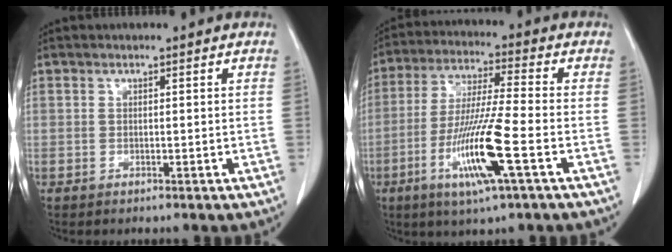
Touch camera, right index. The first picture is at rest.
{"total": 13.0, "force": [-4.6, -0.1, 12.1], "torque": [-0.241, -0.018, -0.087]}